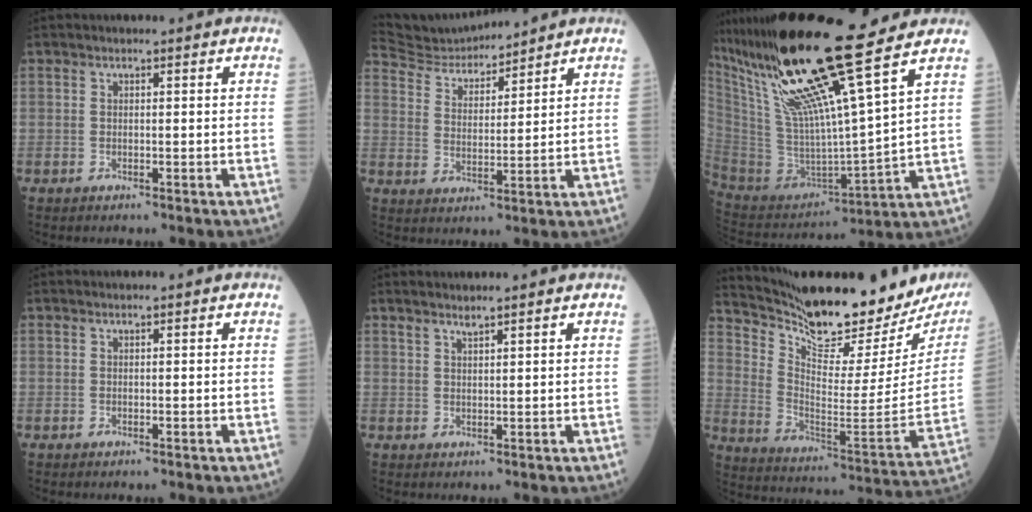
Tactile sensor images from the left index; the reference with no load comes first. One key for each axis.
{"total": 9.4, "fx": 9.3, "fy": 0.6, "fz": 1.0, "tx": -0.033, "ty": 0.020, "tz": 0.179}
{"total": 22.0, "fx": 15.9, "fy": -1.2, "fz": 15.1, "tx": -0.272, "ty": -0.014, "tz": 0.296}
{"total": 0.0}
{"total": 2.3, "fx": 2.1, "fy": -0.3, "fz": 1.0, "tx": -0.015, "ty": 0.012, "tz": 0.039}
{"total": 25.4, "fx": 22.3, "fy": 3.8, "fz": 11.4, "tx": -0.201, "ty": -0.084, "tz": 0.320}